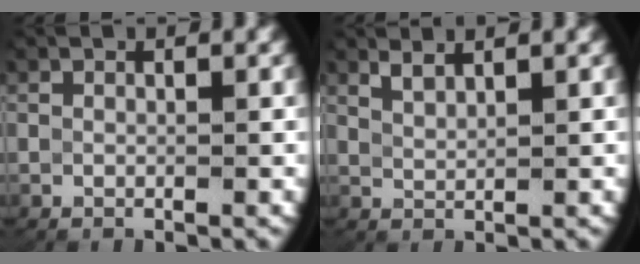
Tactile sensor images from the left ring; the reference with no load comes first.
{"total": 1.9, "force": [1.7, 0.1, 0.7], "torque": [-0.020, -0.003, 0.039]}